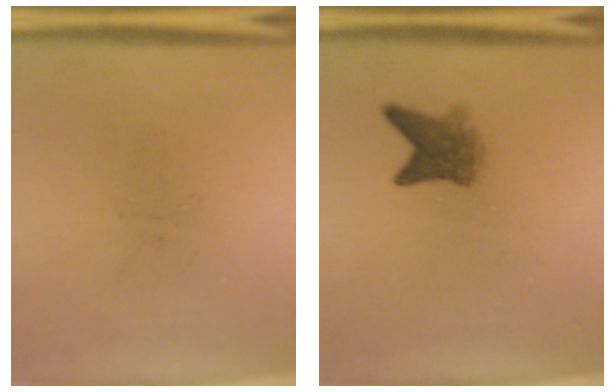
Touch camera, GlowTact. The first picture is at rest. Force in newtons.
{"total": 3.7}